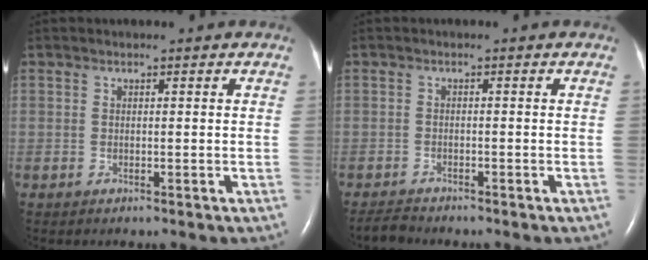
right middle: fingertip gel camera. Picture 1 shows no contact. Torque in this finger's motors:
{"motor_torque": [0.13, -0.14, 0.02, 0.00]}